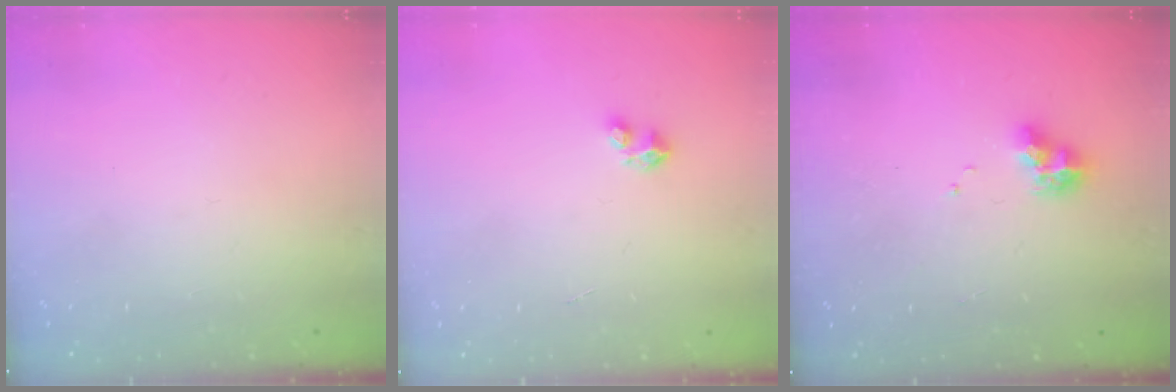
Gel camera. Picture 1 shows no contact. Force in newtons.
{"total": 3.0, "press": 2.9, "slide": 0.2}
{"total": 8.3, "press": 8.3, "slide": 1.1}